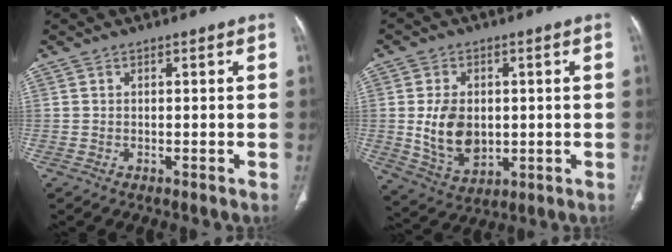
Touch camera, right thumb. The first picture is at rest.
{"total": 10.5, "force": [0.1, 7.3, 7.5], "torque": [-0.114, -0.010, 0.018]}